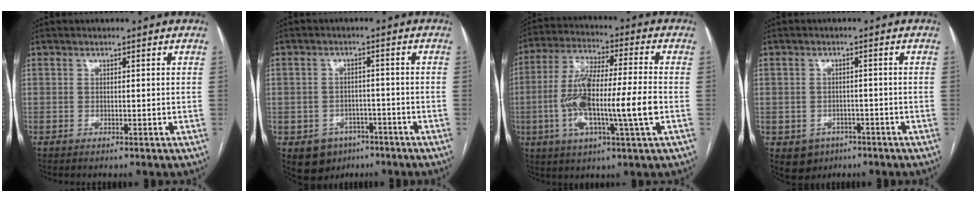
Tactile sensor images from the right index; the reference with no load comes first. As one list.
[{"total": 6.5, "force": [-3.6, 5.2, 1.6], "torque": [-0.023, 0.008, -0.044]}, {"total": 15.6, "force": [-2.9, 1.4, 15.2], "torque": [-0.297, 0.004, -0.054]}, {"total": 4.5, "force": [-2.2, 3.8, 0.8], "torque": [-0.010, 0.005, -0.025]}]